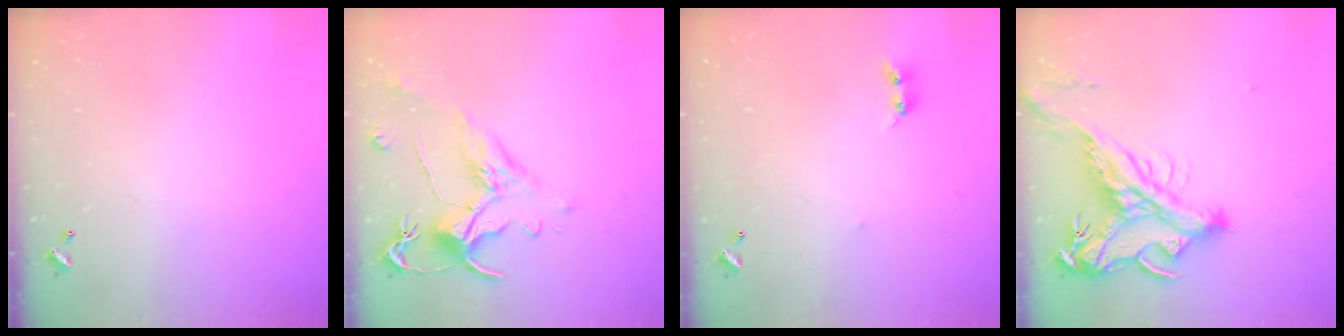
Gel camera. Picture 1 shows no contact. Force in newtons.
{"total": 1.6, "press": 1.1, "slide": 1.2}
{"total": 2.2, "press": 2.2, "slide": 0.4}
{"total": 5.9, "press": 5.6, "slide": 1.9}